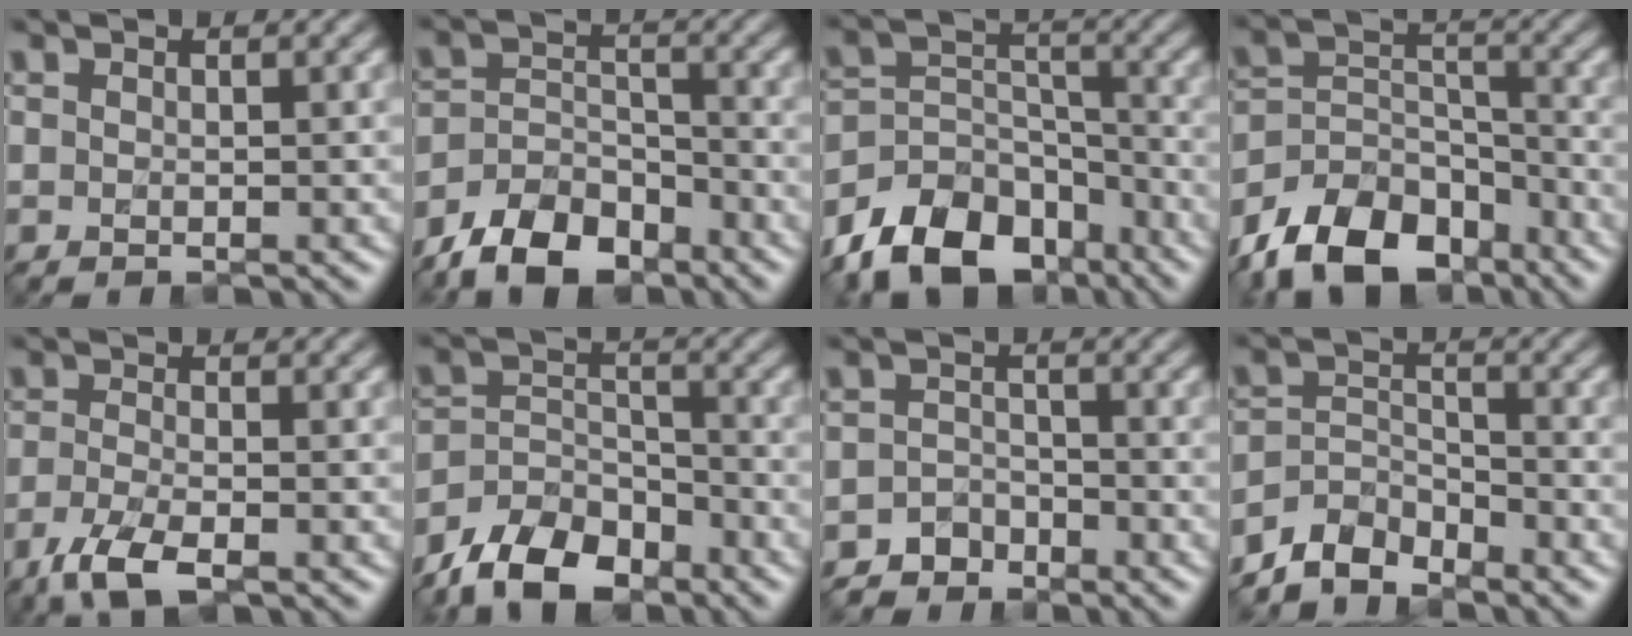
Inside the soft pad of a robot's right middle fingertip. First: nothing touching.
{"total": 7.3, "force": [-5.8, 3.3, 2.8], "torque": [-0.048, 0.001, -0.113]}
{"total": 9.7, "force": [-7.1, 5.5, 3.7], "torque": [-0.057, 0.007, -0.130]}
{"total": 10.7, "force": [-8.2, 5.5, 3.9], "torque": [-0.064, 0.007, -0.143]}
{"total": 4.0, "force": [-2.7, 1.2, 2.7], "torque": [-0.065, -0.007, -0.058]}
{"total": 8.2, "force": [-6.6, 3.8, 3.0], "torque": [-0.046, -0.002, -0.123]}
{"total": 2.2, "force": [-1.9, 1.2, -0.3], "torque": [0.011, 0.011, -0.040]}
{"total": 4.0, "force": [-3.6, 1.6, 0.8], "torque": [-0.011, 0.005, -0.077]}